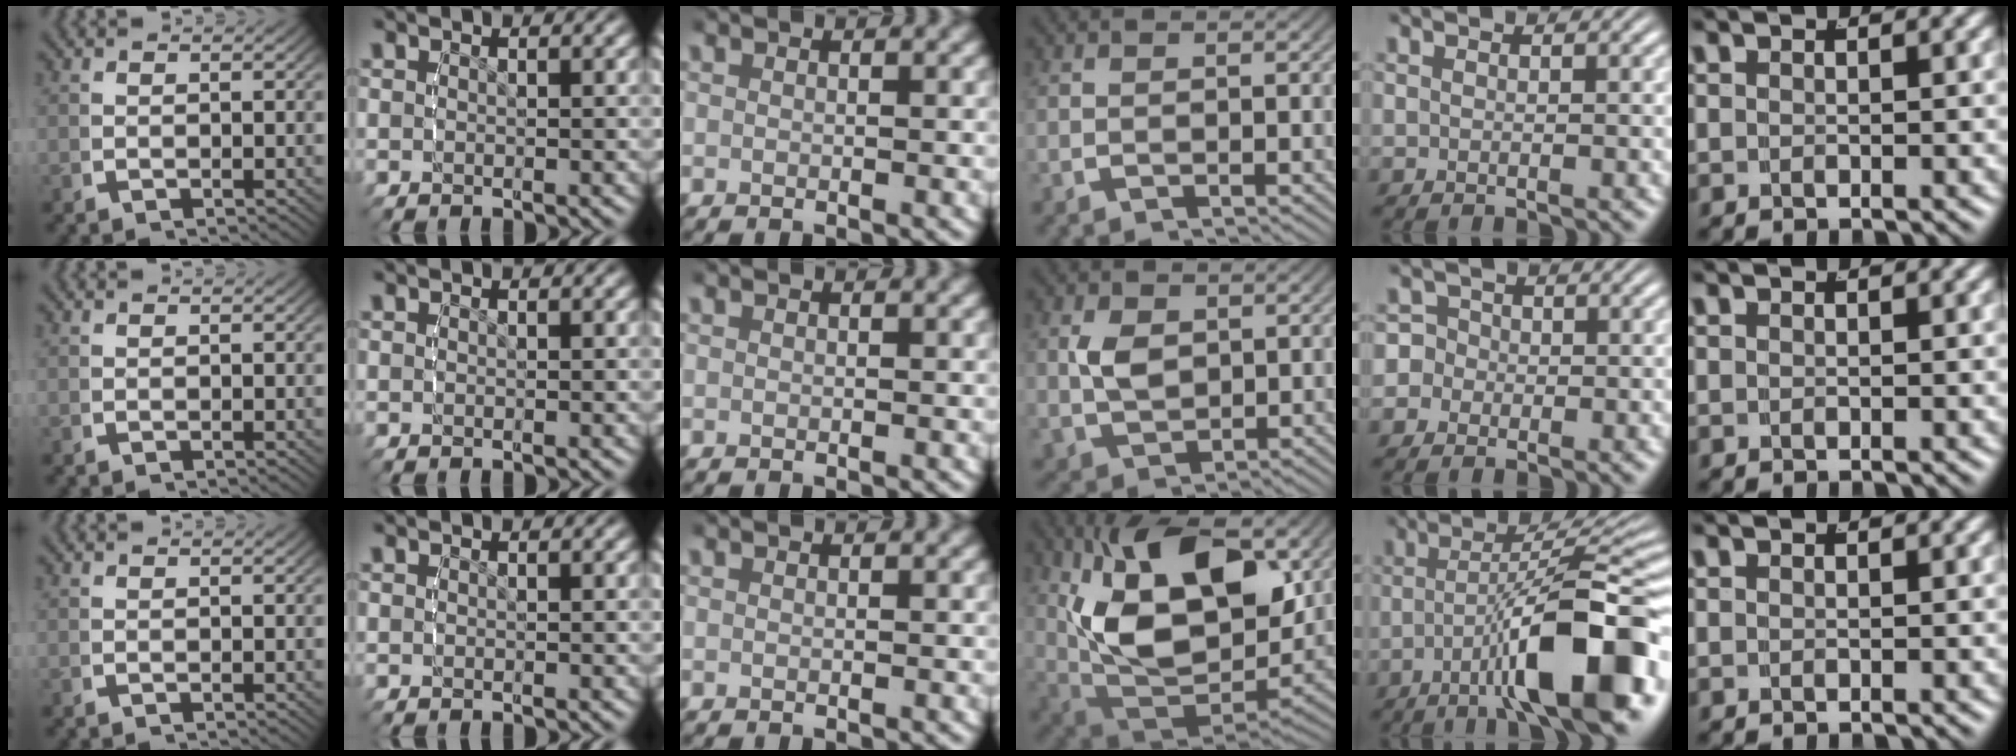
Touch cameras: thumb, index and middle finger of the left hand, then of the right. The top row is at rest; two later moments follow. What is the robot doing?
{"motion": "lift_and_place", "object": "bottle cap"}